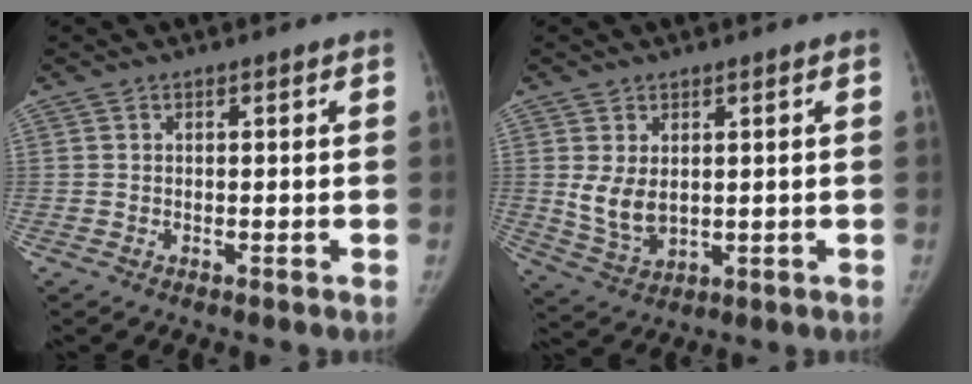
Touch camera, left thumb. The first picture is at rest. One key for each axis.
{"total": 6.2, "fx": 0.9, "fy": 4.1, "fz": 4.6, "tx": -0.079, "ty": -0.016, "tz": 0.033}